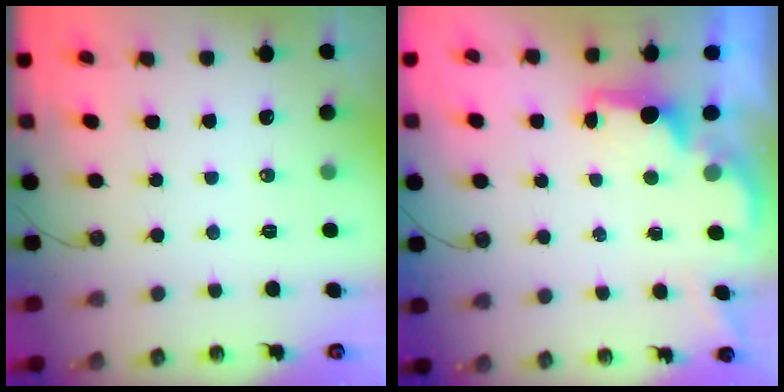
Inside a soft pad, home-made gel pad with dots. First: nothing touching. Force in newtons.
{"total": 1.9, "press": 1.7, "slide": 0.8}